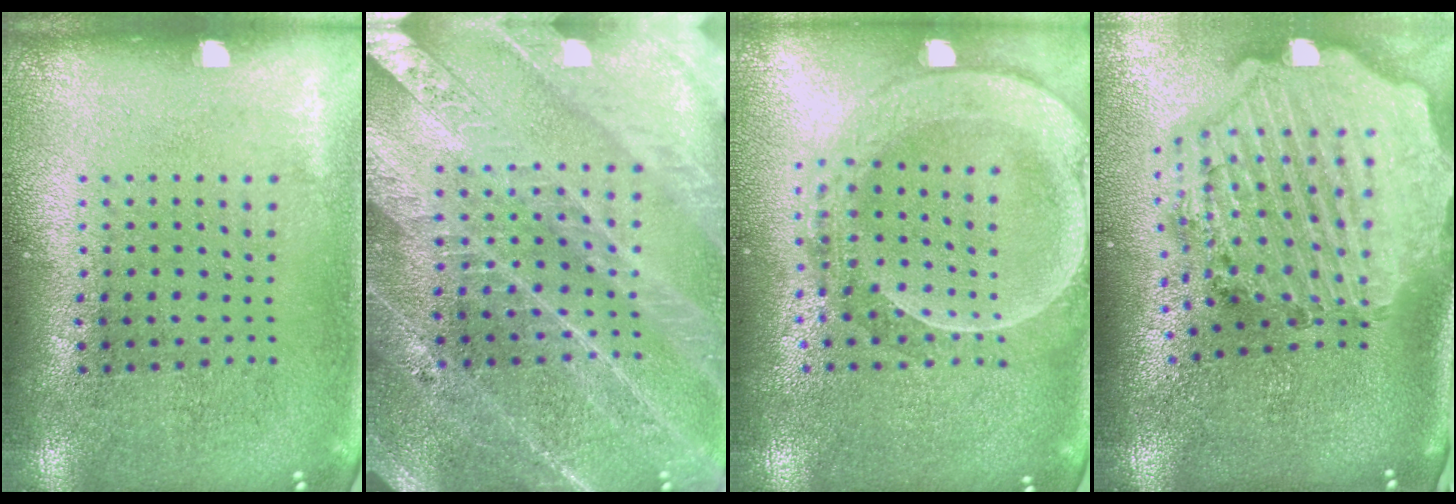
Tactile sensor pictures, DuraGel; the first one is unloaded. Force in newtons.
{"total": 3.8, "press": 3.5, "slide": 1.4}
{"total": 2.2, "press": 2.0, "slide": 0.9}
{"total": 4.1, "press": 3.4, "slide": 2.3}